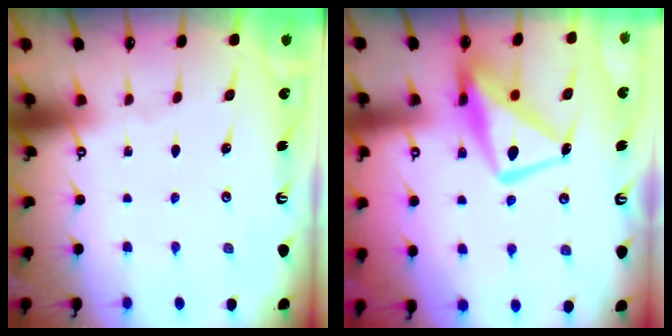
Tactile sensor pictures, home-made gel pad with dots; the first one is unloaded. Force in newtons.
{"total": 12.9, "press": 12.8, "slide": 1.2}